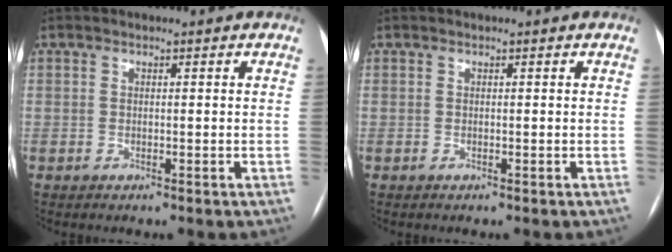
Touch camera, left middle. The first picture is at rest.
{"total": 0.0}